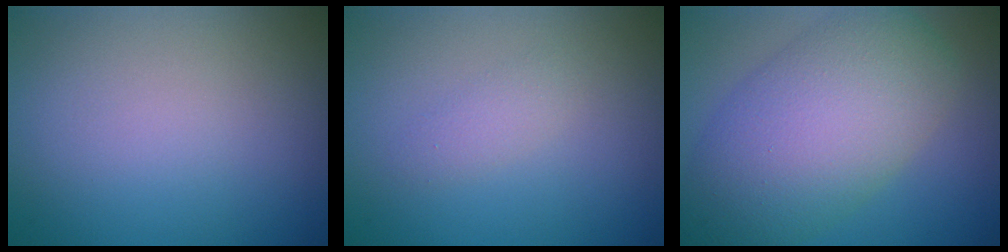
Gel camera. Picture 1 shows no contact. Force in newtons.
{"total": 1.2, "press": 1.2, "slide": 0.1}
{"total": 9.7, "press": 9.7, "slide": 0.4}